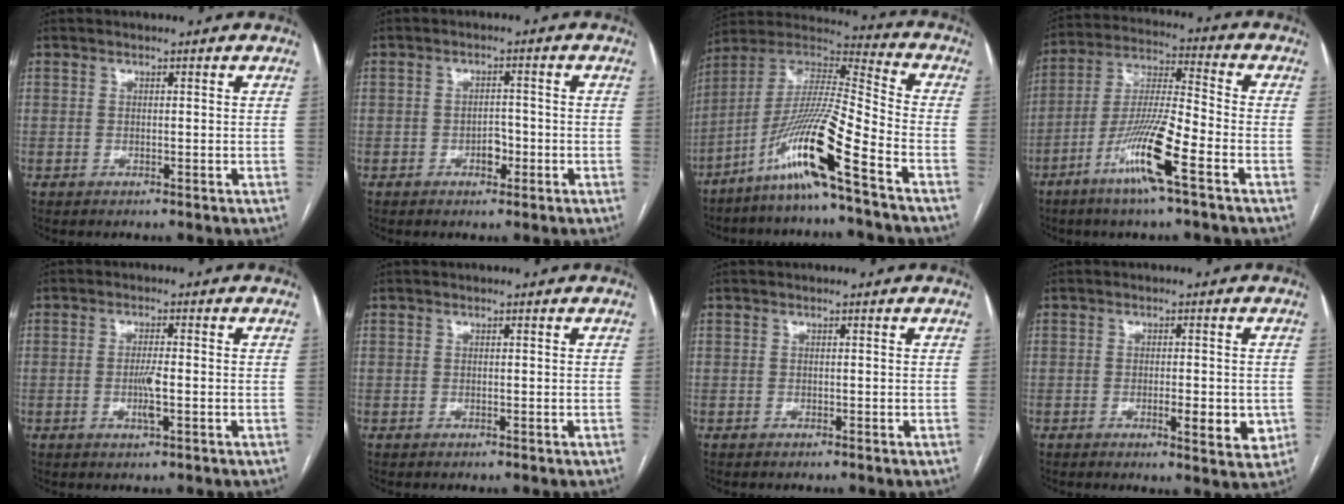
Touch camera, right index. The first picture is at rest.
{"total": 2.6, "force": [-1.2, 1.4, 1.8], "torque": [-0.024, 0.006, -0.018]}
{"total": 15.6, "force": [-9.1, -1.2, 12.6], "torque": [-0.255, -0.009, -0.172]}
{"total": 12.8, "force": [-6.4, 0.3, 11.1], "torque": [-0.219, -0.013, -0.126]}
{"total": 3.2, "force": [-0.9, 0.2, 3.1], "torque": [-0.062, -0.005, -0.016]}
{"total": 0.0}
{"total": 0.0}
{"total": 5.6, "force": [-1.4, 1.6, 5.1], "torque": [-0.069, -0.006, -0.016]}